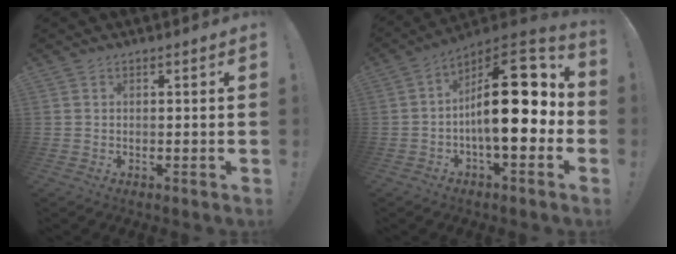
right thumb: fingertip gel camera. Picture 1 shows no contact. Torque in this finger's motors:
{"motor_torque": [0.62, 0.85, 2.17, -0.52, 0.34]}